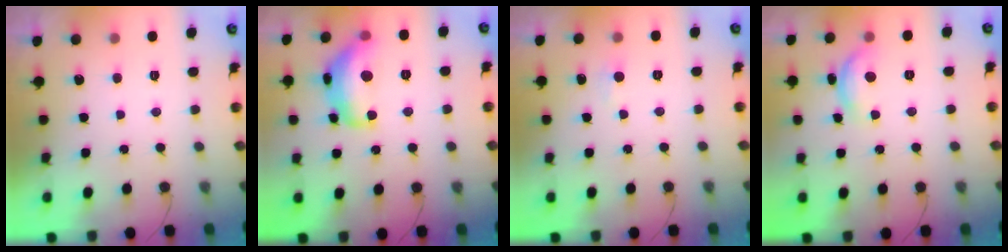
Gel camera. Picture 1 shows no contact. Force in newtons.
{"total": 14.0, "press": 14.0, "slide": 0.8}
{"total": 3.5, "press": 3.4, "slide": 0.5}
{"total": 9.6, "press": 9.6, "slide": 0.5}